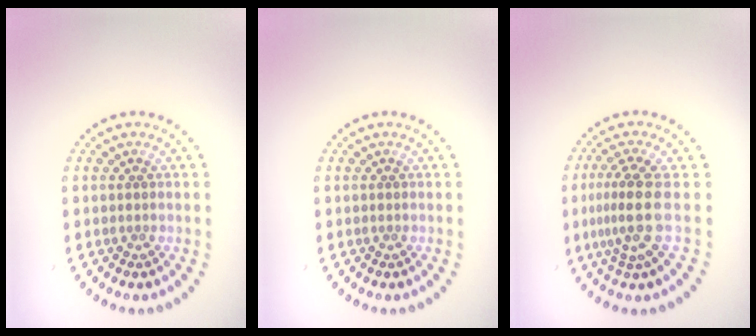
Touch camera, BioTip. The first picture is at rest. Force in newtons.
{"total": 0.0}
{"total": 3.4, "press": 2.6, "slide": 2.2}